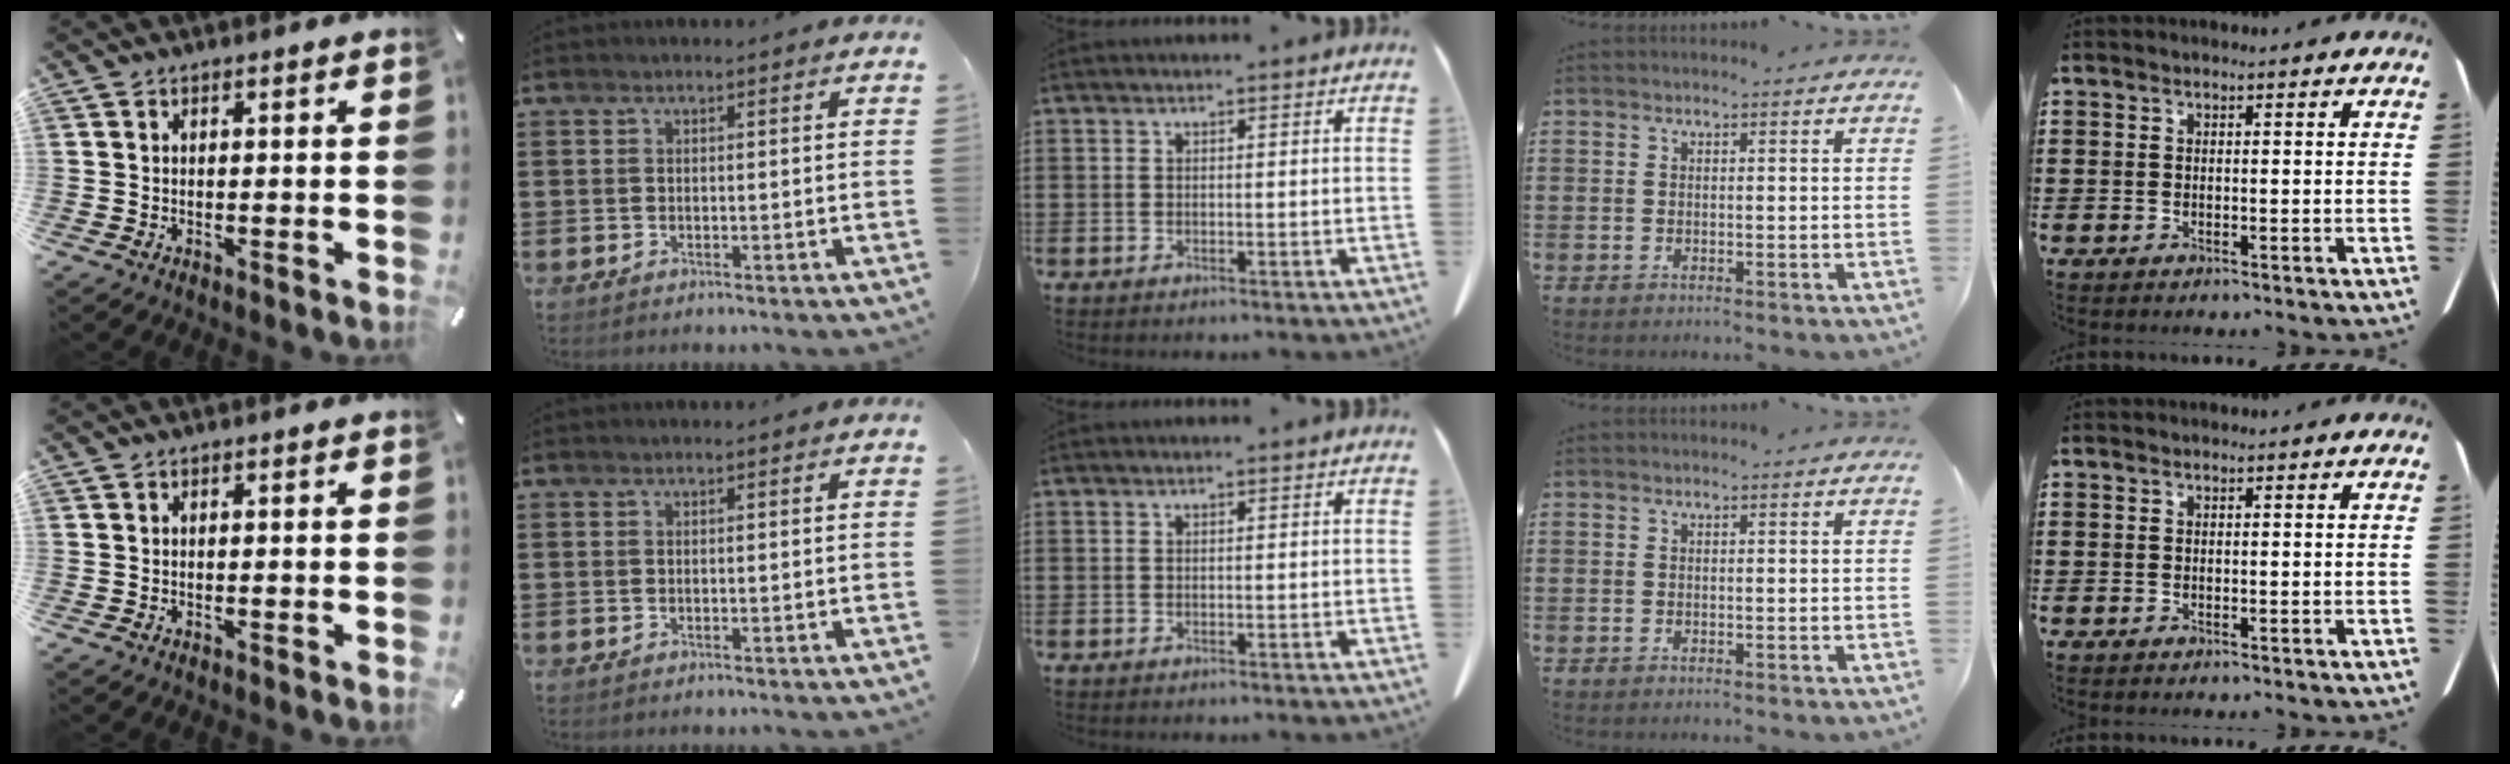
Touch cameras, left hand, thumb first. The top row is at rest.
{}